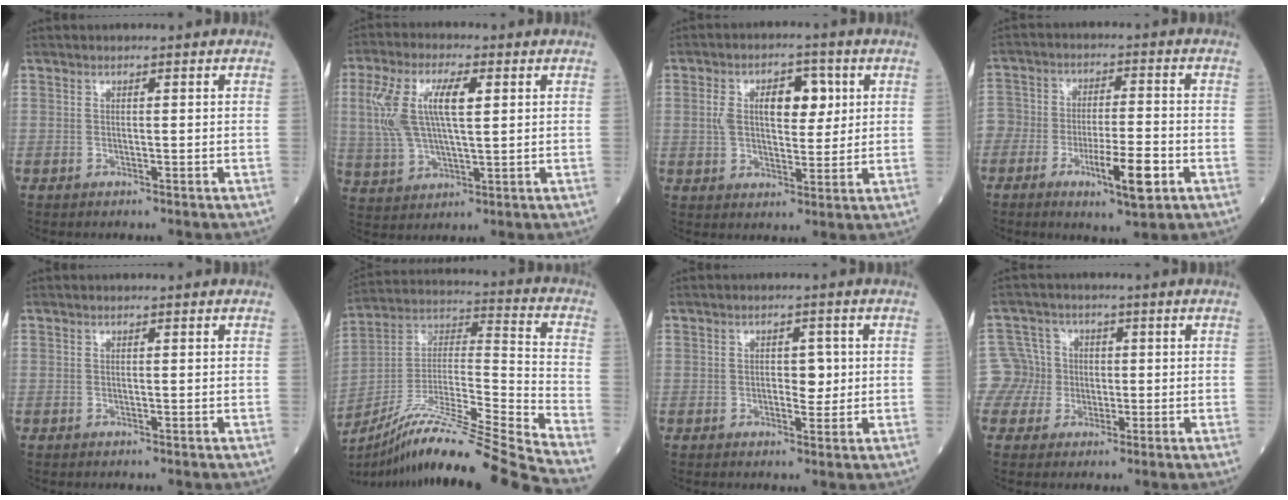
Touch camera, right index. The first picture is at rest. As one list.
[{"total": 10.7, "force": [2.5, 3.3, 9.8], "torque": [-0.225, 0.018, 0.053]}, {"total": 8.6, "force": [2.1, 4.2, 7.2], "torque": [-0.122, 0.019, 0.038]}, {"total": 11.1, "force": [-4.7, 3.1, 9.5], "torque": [-0.177, 0.006, -0.078]}, {"total": 0.0}, {"total": 25.5, "force": [-21.5, -2.2, 13.4], "torque": [-0.218, -0.021, -0.370]}, {"total": 2.9, "force": [0.1, 1.5, 2.4], "torque": [-0.030, 0.002, 0.002]}, {"total": 5.3, "force": [-0.6, 5.2, -0.3], "torque": [0.014, 0.021, -0.012]}]